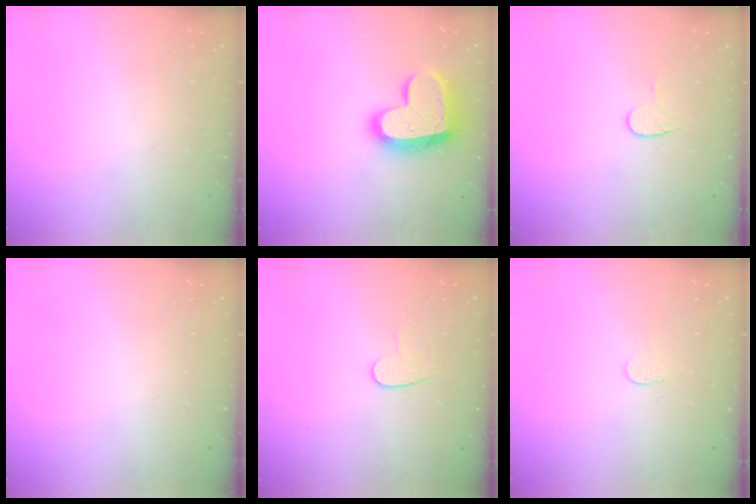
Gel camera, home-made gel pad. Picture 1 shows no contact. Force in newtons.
{"total": 18.3, "press": 18.2, "slide": 1.2}
{"total": 3.8, "press": 3.7, "slide": 0.4}
{"total": 0.0}
{"total": 6.6, "press": 6.6, "slide": 0.6}
{"total": 3.2, "press": 3.1, "slide": 0.3}